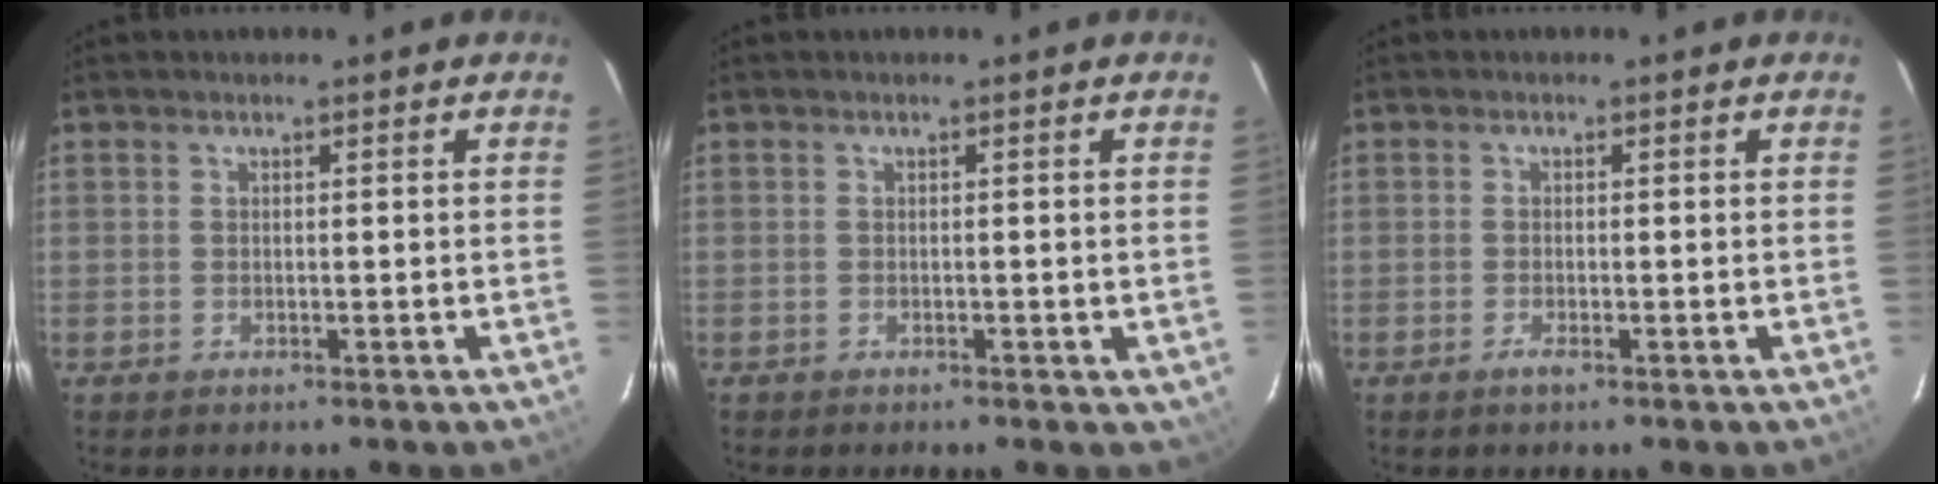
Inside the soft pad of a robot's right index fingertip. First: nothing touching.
{"total": 1.1, "force": [-0.5, 0.9, 0.4], "torque": [-0.005, -0.003, -0.004]}
{"total": 1.2, "force": [-0.2, 0.4, 1.1], "torque": [-0.024, -0.003, -0.002]}